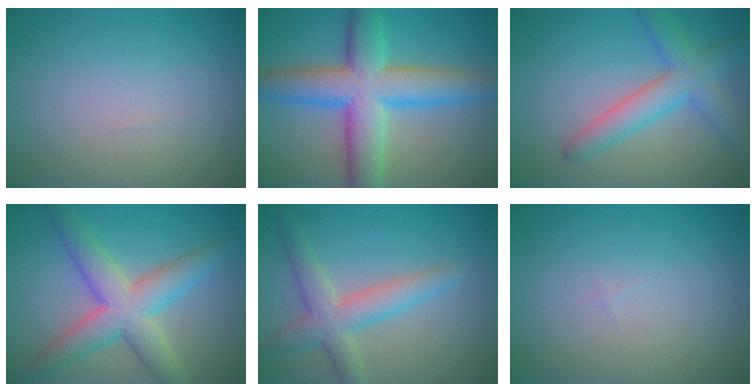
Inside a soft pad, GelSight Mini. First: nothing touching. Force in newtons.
{"total": 9.6, "press": 9.6, "slide": 0.1}
{"total": 4.5, "press": 4.5, "slide": 0.2}
{"total": 6.6, "press": 6.6, "slide": 0.1}
{"total": 4.3, "press": 4.3, "slide": 0.2}
{"total": 0.0}